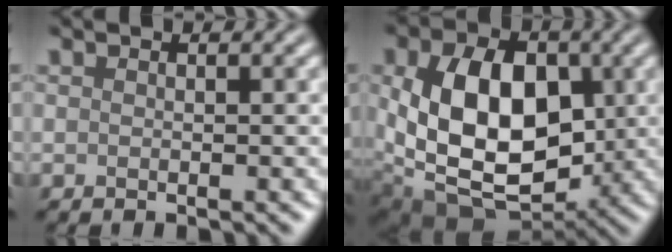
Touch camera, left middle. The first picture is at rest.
{"total": 12.8, "force": [0.6, 8.6, 9.5], "torque": [-0.180, -0.011, 0.015]}